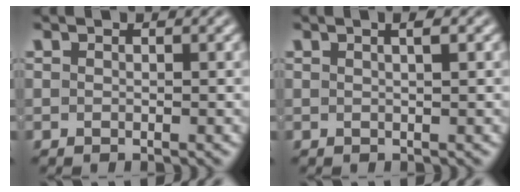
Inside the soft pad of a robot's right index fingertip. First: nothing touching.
{"total": 1.6, "force": [0.6, -0.4, 1.4], "torque": [-0.016, 0.004, 0.010]}